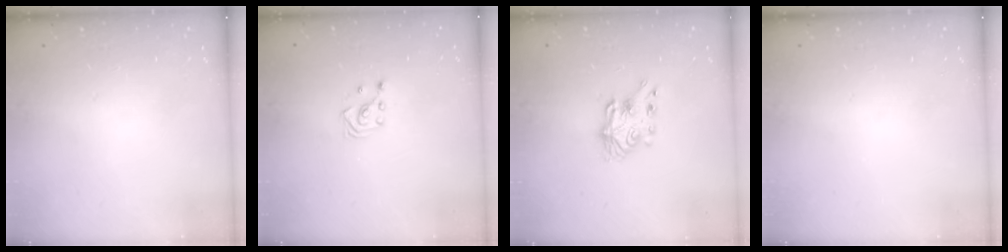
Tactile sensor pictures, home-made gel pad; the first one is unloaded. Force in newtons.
{"total": 3.2, "press": 3.2, "slide": 0.4}
{"total": 7.0, "press": 7.0, "slide": 0.2}
{"total": 0.0}